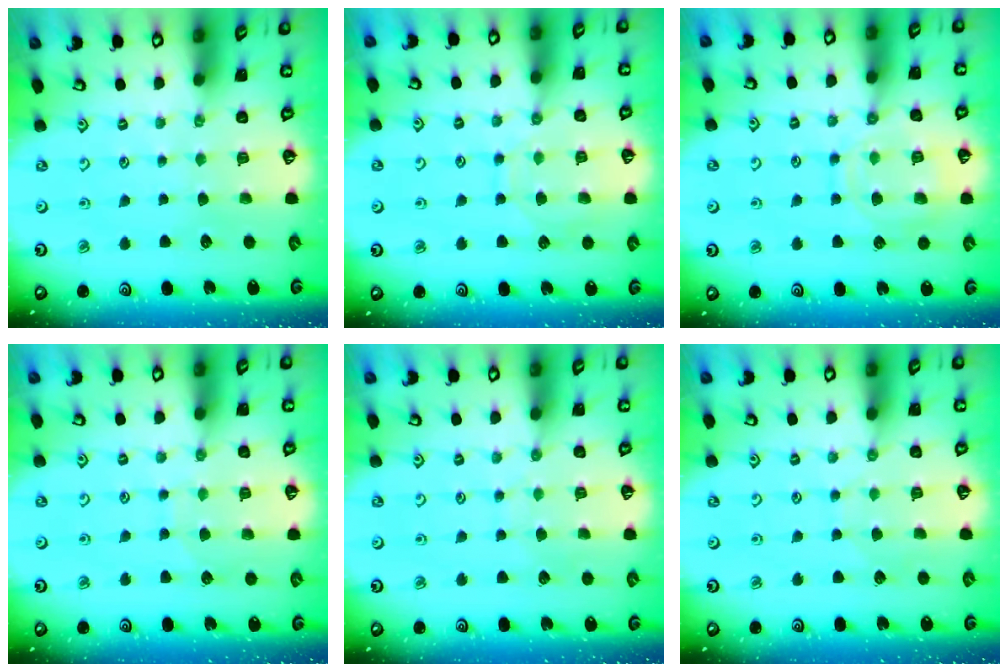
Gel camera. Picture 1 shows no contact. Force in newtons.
{"total": 9.7, "press": 9.7, "slide": 0.8}
{"total": 12.9, "press": 12.8, "slide": 1.1}
{"total": 6.8, "press": 6.8, "slide": 0.5}
{"total": 5.9, "press": 5.9, "slide": 0.6}
{"total": 3.3, "press": 3.2, "slide": 0.4}